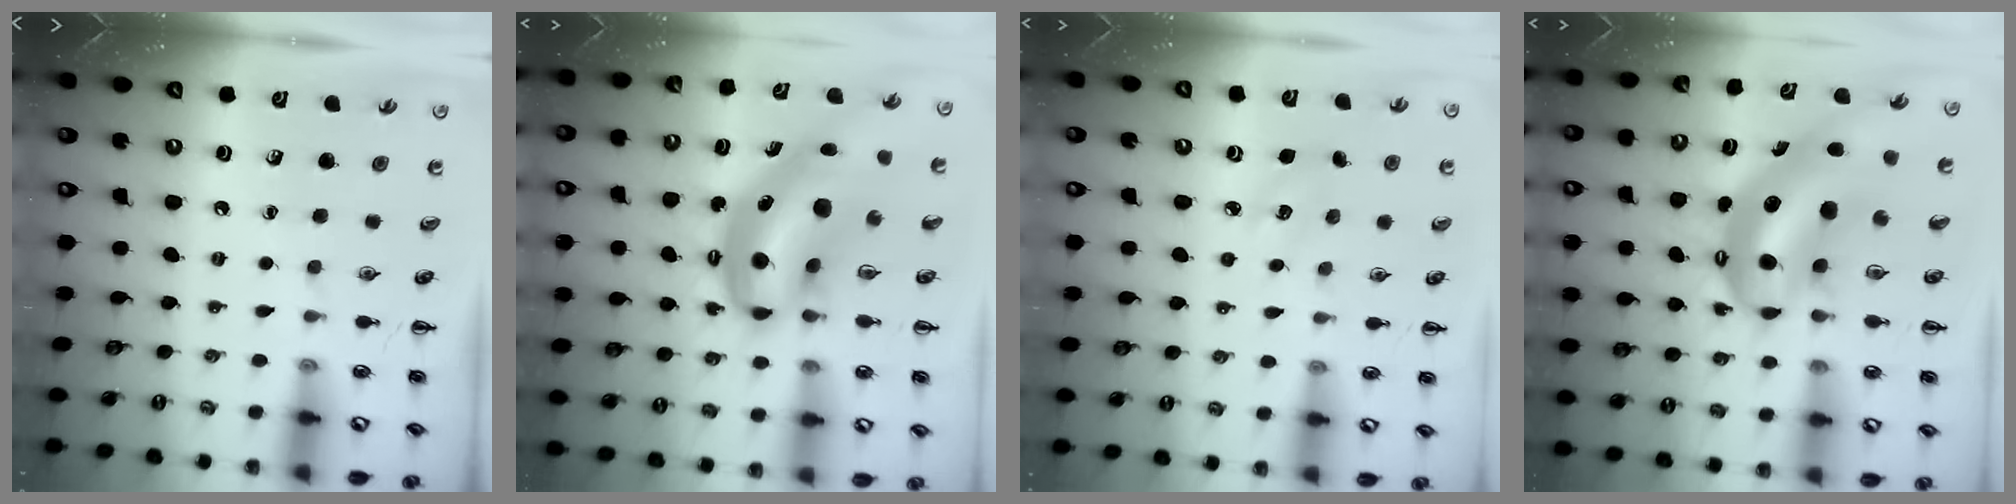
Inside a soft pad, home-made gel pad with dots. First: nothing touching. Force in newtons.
{"total": 11.6, "press": 11.3, "slide": 2.8}
{"total": 4.5, "press": 4.3, "slide": 1.3}
{"total": 9.0, "press": 8.8, "slide": 2.1}